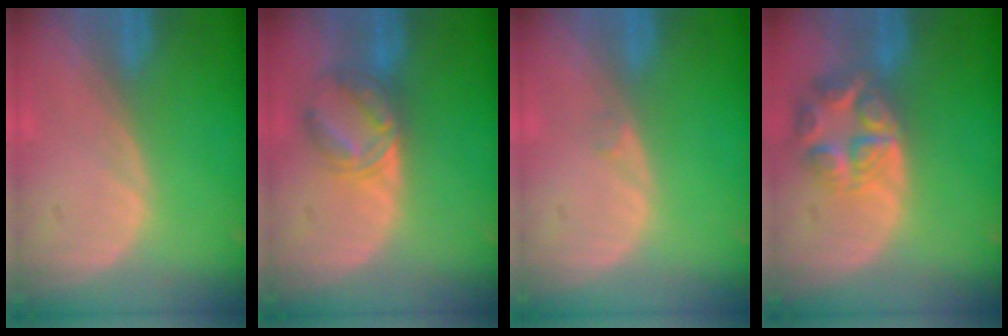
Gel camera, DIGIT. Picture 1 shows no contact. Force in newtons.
{"total": 5.8, "press": 5.7, "slide": 0.9}
{"total": 0.5, "press": 0.5, "slide": 0.1}
{"total": 7.8, "press": 6.8, "slide": 3.7}